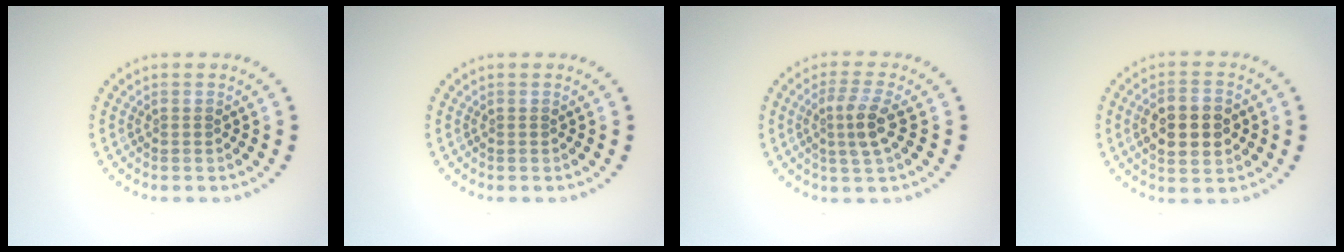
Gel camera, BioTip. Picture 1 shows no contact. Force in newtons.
{"total": 0.0}
{"total": 2.9, "press": 2.5, "slide": 1.4}
{"total": 5.2, "press": 5.2, "slide": 0.2}